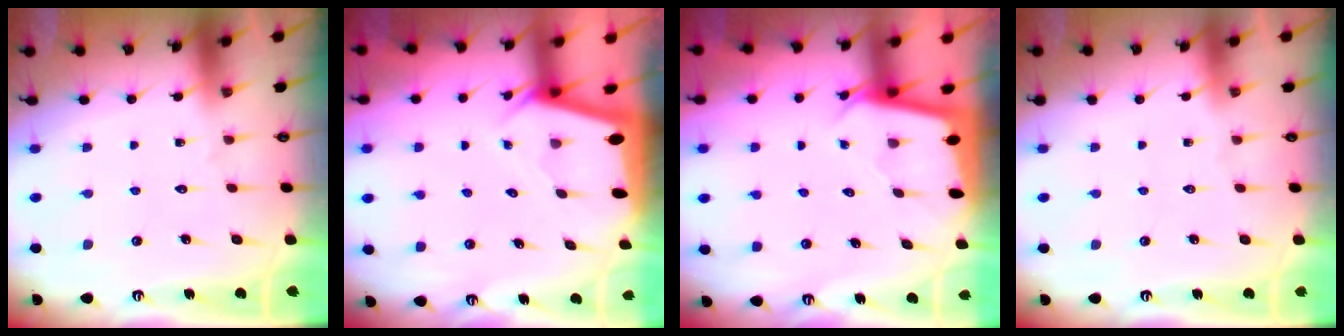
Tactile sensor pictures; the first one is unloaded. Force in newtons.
{"total": 2.2, "press": 2.2, "slide": 0.0}
{"total": 1.9, "press": 1.9, "slide": 0.1}
{"total": 0.0}